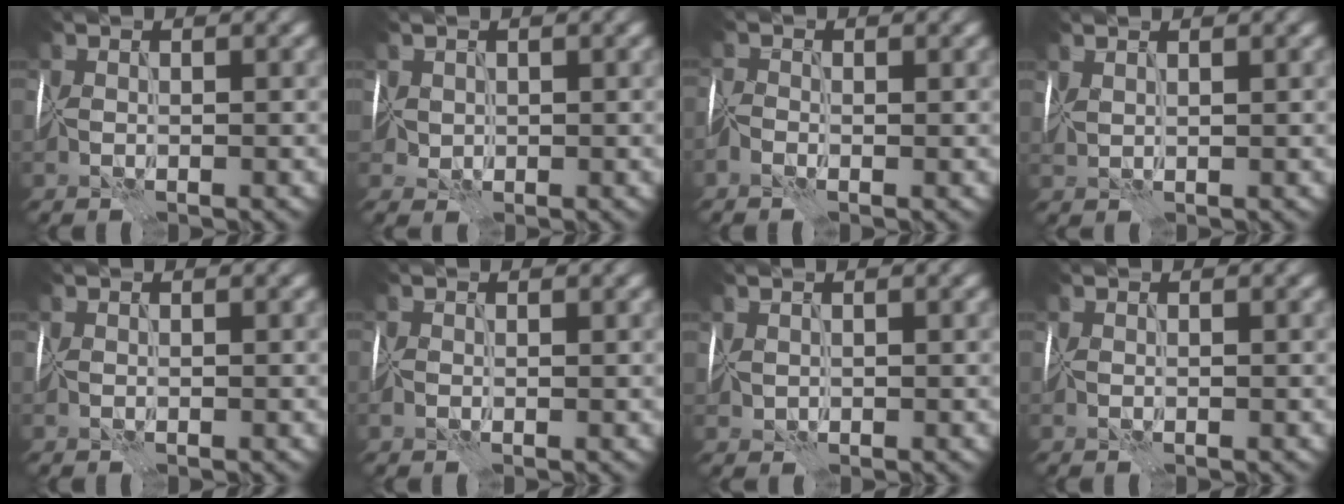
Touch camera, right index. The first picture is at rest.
{"total": 1.9, "force": [0.6, 1.7, 0.4], "torque": [-0.017, 0.000, 0.011]}
{"total": 1.2, "force": [-0.5, 0.8, 0.7], "torque": [-0.016, 0.002, -0.020]}
{"total": 1.7, "force": [1.4, 0.4, 0.9], "torque": [-0.017, 0.004, 0.023]}
{"total": 0.0}
{"total": 1.0, "force": [0.1, 0.7, 0.7], "torque": [-0.012, 0.000, 0.000]}
{"total": 0.8, "force": [0.3, 0.7, 0.1], "torque": [-0.012, 0.004, 0.008]}
{"total": 0.0}